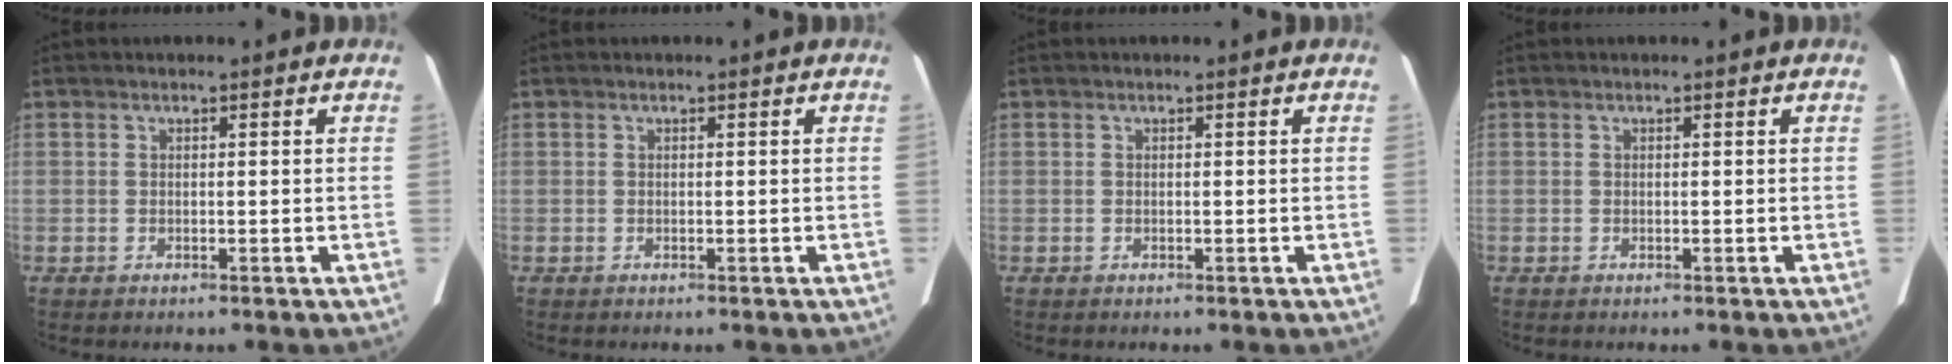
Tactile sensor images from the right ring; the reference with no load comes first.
{"total": 0.0}
{"total": 0.0}
{"total": 0.0}